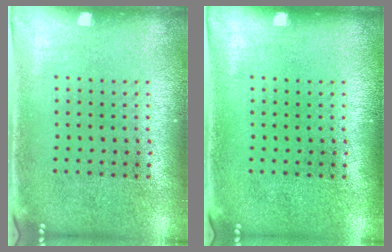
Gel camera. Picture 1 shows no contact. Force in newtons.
{"total": 0.0}